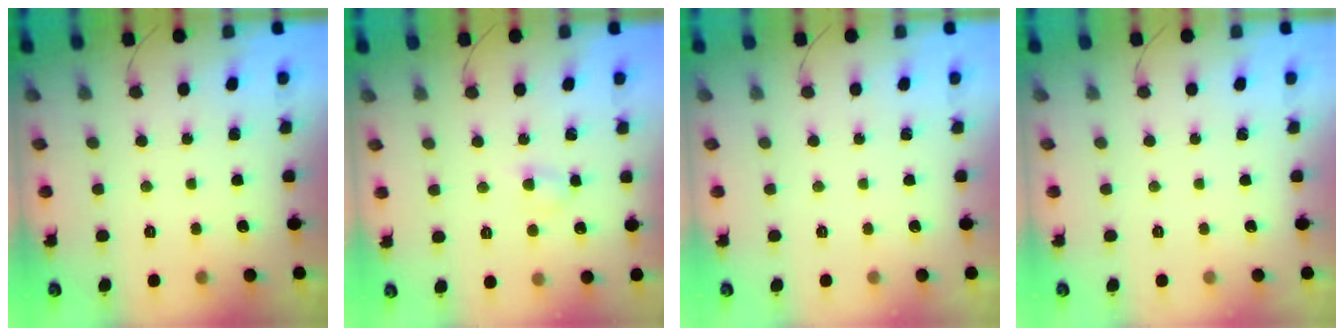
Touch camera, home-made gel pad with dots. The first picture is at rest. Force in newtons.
{"total": 3.7, "press": 3.5, "slide": 1.3}
{"total": 0.0}
{"total": 0.0}